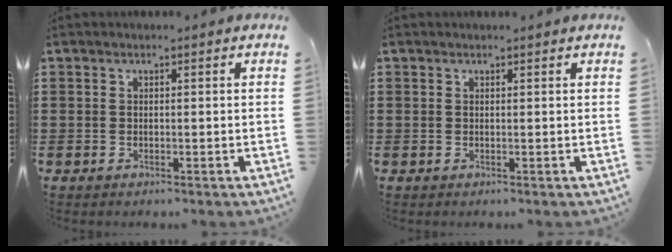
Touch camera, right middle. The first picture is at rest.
{"total": 0.0}